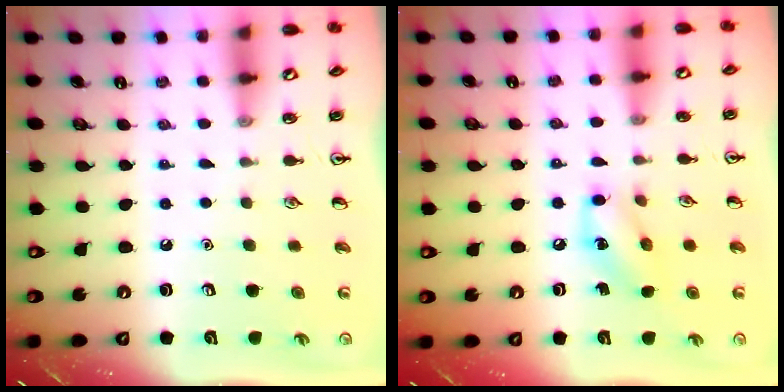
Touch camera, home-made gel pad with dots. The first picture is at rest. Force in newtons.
{"total": 9.1, "press": 9.1, "slide": 0.8}